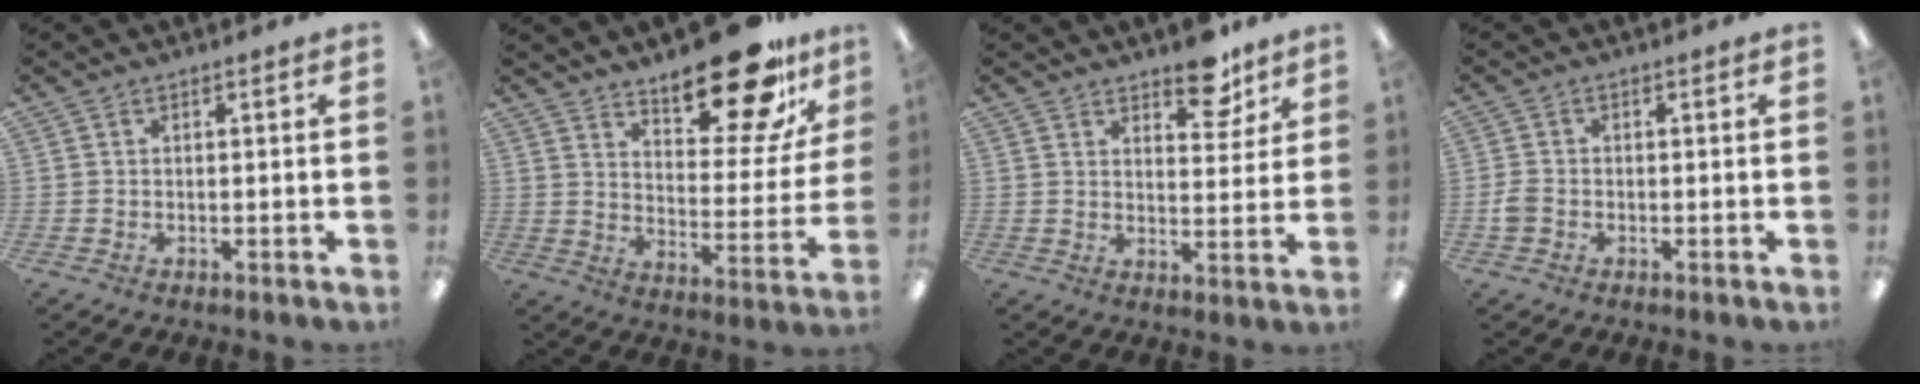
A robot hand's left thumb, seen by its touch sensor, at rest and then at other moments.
{"total": 20.1, "force": [15.4, 7.3, 10.7], "torque": [-0.137, -0.108, 0.254]}
{"total": 8.8, "force": [6.7, 3.9, 4.2], "torque": [-0.036, -0.043, 0.112]}
{"total": 2.5, "force": [-0.7, 1.9, 1.4], "torque": [-0.024, 0.006, -0.013]}